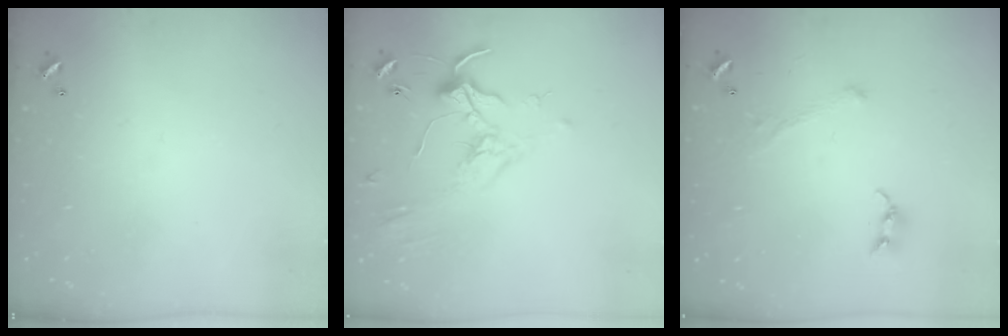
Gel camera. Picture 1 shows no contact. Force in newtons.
{"total": 1.7, "press": 1.6, "slide": 0.5}
{"total": 0.8, "press": 0.7, "slide": 0.4}